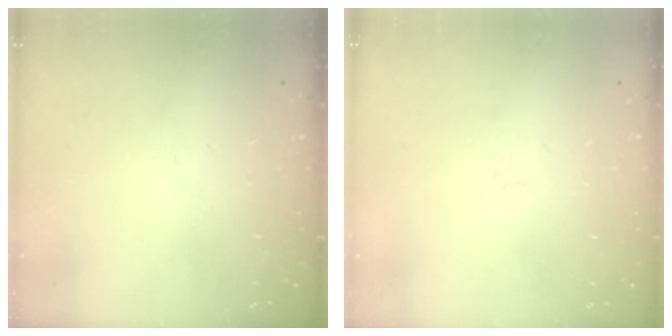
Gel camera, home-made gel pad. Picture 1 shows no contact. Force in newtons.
{"total": 1.7, "press": 1.6, "slide": 0.2}